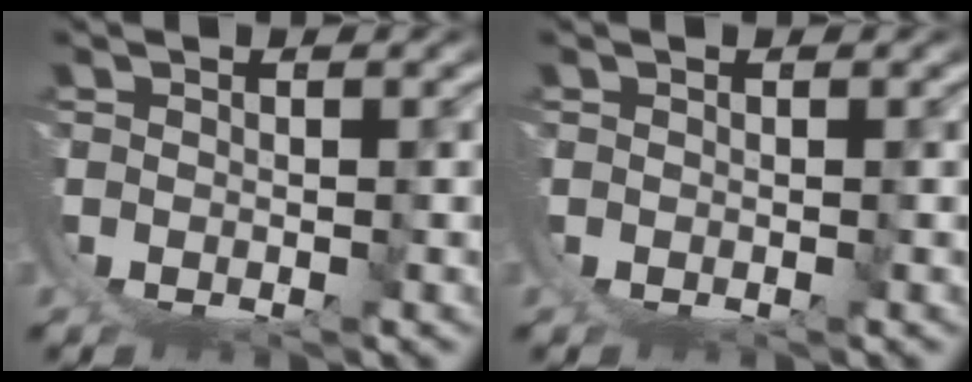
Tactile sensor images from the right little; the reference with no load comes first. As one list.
[{"total": 0.0}]